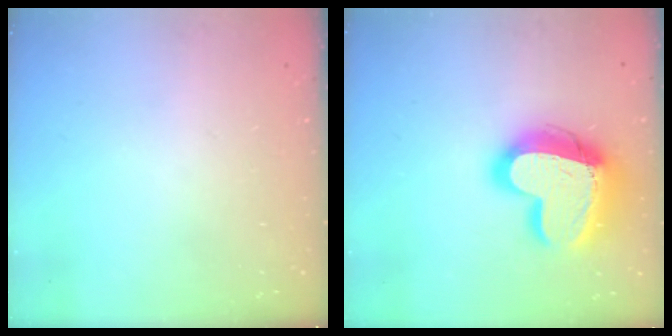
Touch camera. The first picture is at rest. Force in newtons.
{"total": 21.0, "press": 20.9, "slide": 1.9}